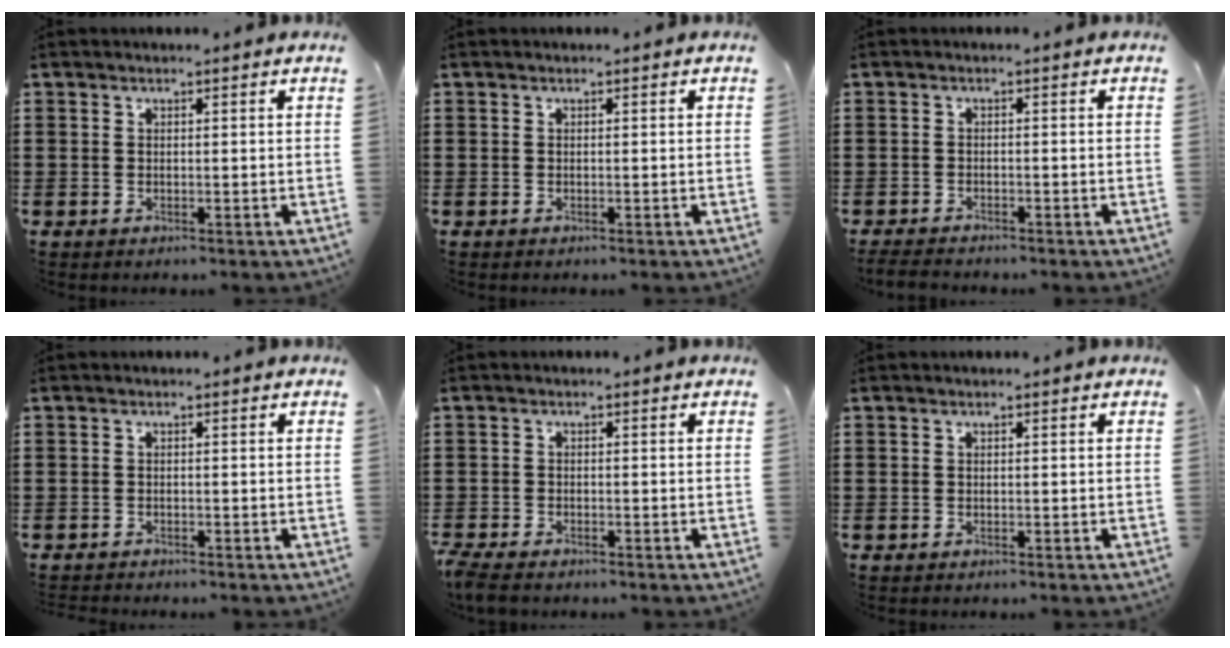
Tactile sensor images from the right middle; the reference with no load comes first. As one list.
[{"total": 0.0}, {"total": 1.7, "force": [-1.6, 0.2, 0.3], "torque": [-0.016, -0.004, -0.036]}, {"total": 0.8, "force": [-0.8, 0.1, 0.0], "torque": [-0.002, 0.001, -0.017]}, {"total": 2.0, "force": [-1.9, 0.4, 0.4], "torque": [-0.025, -0.002, -0.044]}, {"total": 0.0}]